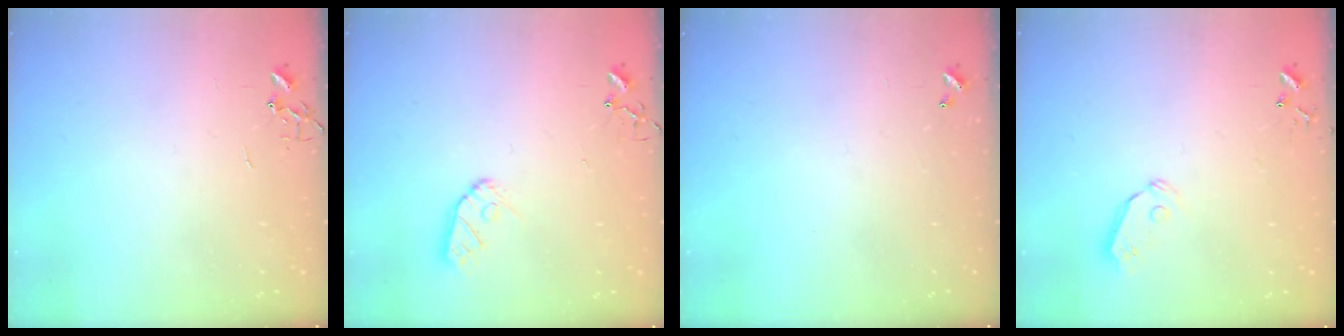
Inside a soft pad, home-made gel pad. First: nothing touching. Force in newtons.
{"total": 8.0, "press": 8.0, "slide": 0.5}
{"total": 0.0}
{"total": 4.4, "press": 4.3, "slide": 0.5}